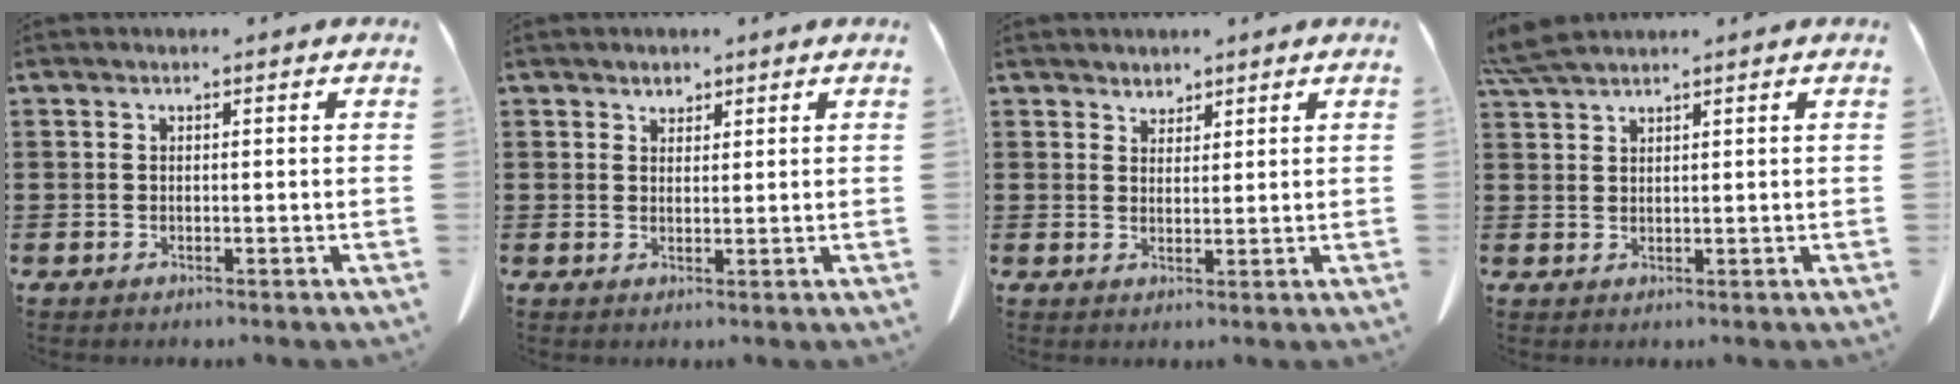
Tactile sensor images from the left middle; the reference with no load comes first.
{"total": 1.5, "force": [1.4, 0.6, 0.1], "torque": [-0.005, 0.000, 0.029]}
{"total": 2.0, "force": [1.9, 0.7, 0.0], "torque": [-0.004, 0.001, 0.038]}
{"total": 3.7, "force": [3.2, 0.3, 1.8], "torque": [-0.044, -0.001, 0.062]}